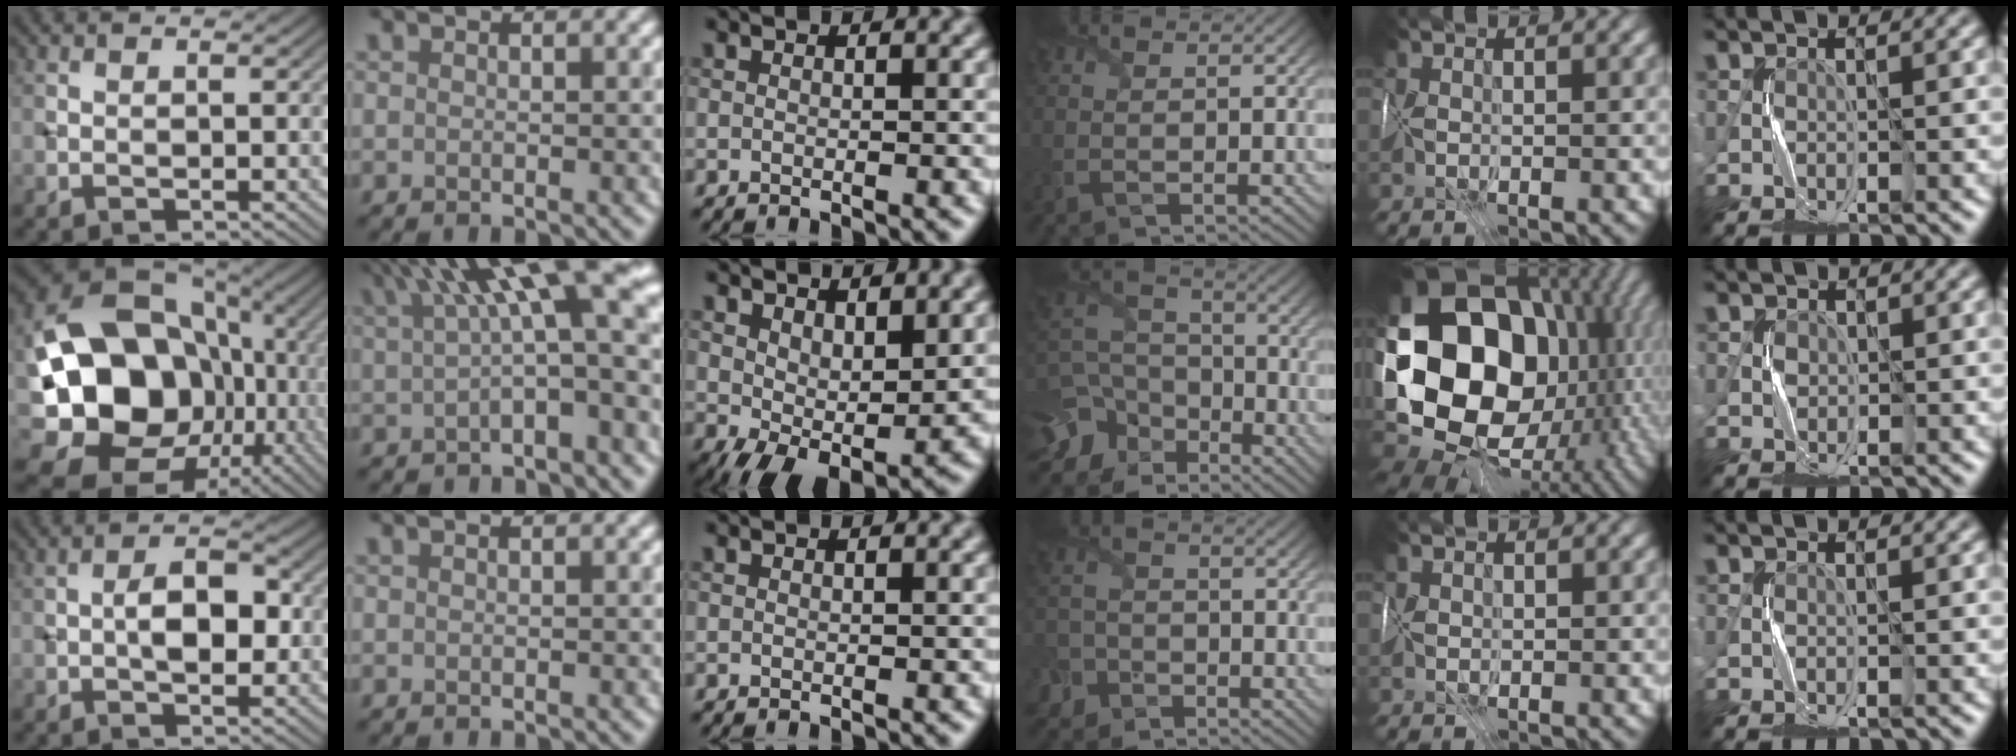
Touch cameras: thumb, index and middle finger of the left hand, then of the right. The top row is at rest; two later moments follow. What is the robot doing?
{"motion": "fold", "object": "map"}